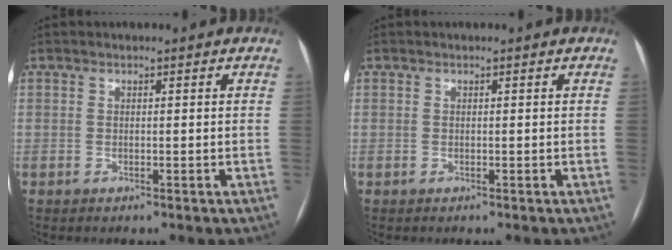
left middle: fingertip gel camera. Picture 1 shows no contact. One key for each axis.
{"total": 0.0}